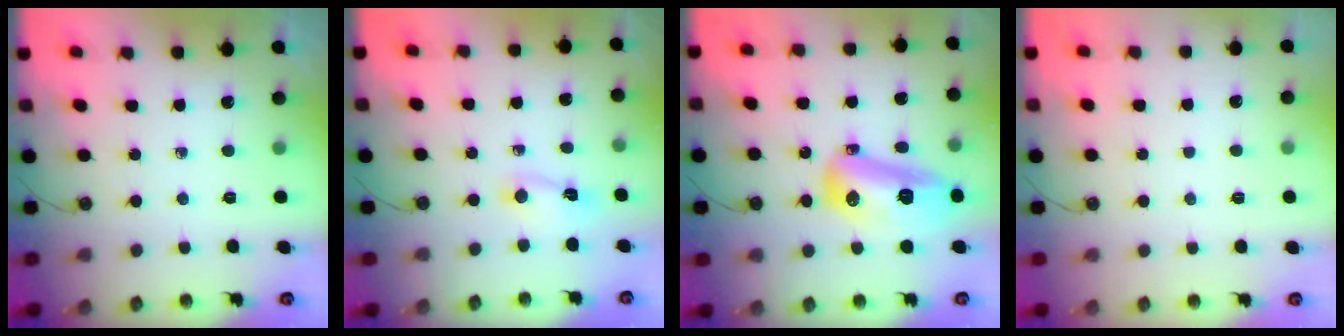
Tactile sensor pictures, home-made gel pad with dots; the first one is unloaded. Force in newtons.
{"total": 2.1, "press": 2.1, "slide": 0.3}
{"total": 15.9, "press": 15.6, "slide": 2.8}
{"total": 1.1, "press": 1.1, "slide": 0.1}